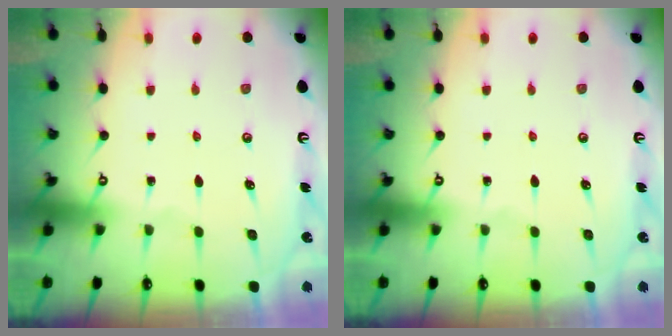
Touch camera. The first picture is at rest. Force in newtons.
{"total": 0.0}